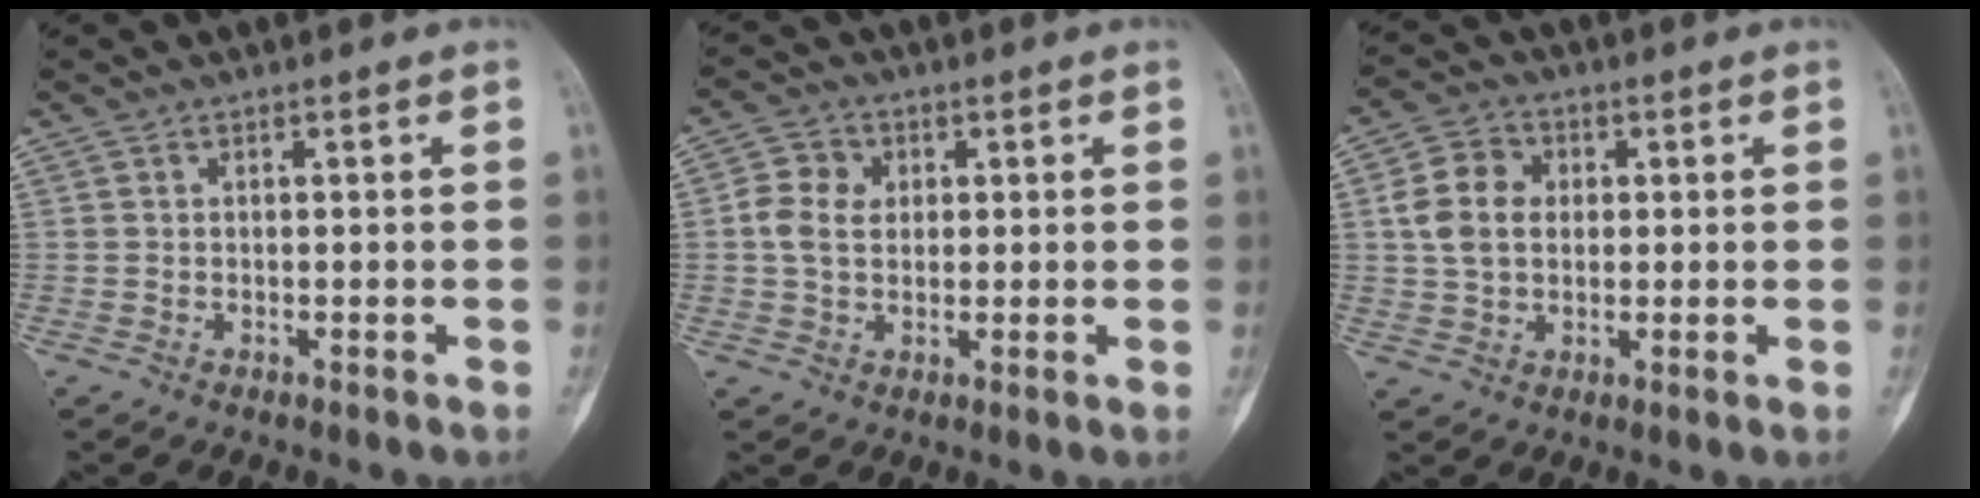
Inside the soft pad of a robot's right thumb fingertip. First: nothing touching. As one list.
[{"total": 5.8, "force": [0.8, 4.6, 3.5], "torque": [-0.055, 0.006, 0.009]}, {"total": 8.6, "force": [1.3, 6.6, 5.4], "torque": [-0.085, 0.010, 0.018]}]